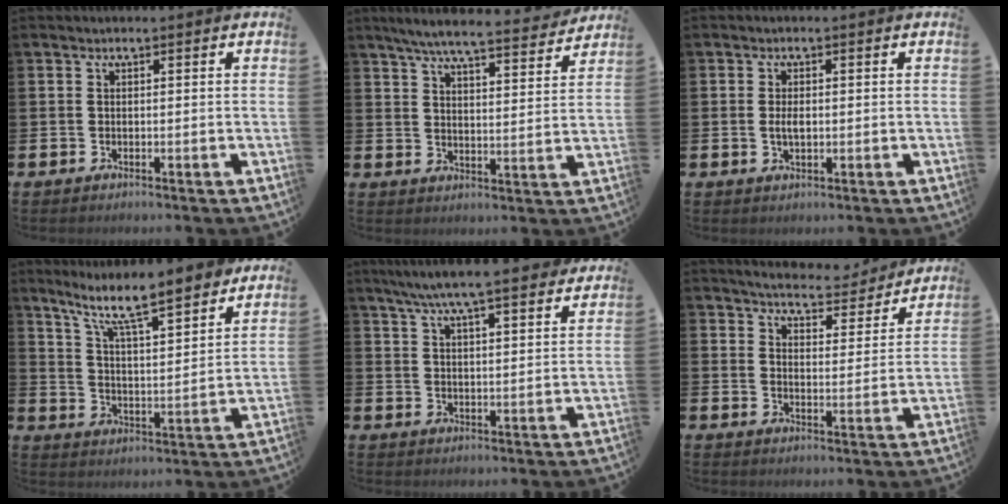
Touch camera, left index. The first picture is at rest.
{"total": 6.8, "force": [6.3, 0.4, 2.4], "torque": [-0.055, -0.041, 0.106]}
{"total": 2.1, "force": [-0.1, 1.1, 1.8], "torque": [-0.037, 0.004, -0.003]}
{"total": 9.4, "force": [8.1, 1.6, 4.4], "torque": [-0.114, -0.046, 0.138]}
{"total": 7.5, "force": [6.9, 0.6, 2.8], "torque": [-0.074, -0.025, 0.124]}
{"total": 5.5, "force": [5.4, 0.8, 0.7], "torque": [-0.028, -0.041, 0.091]}